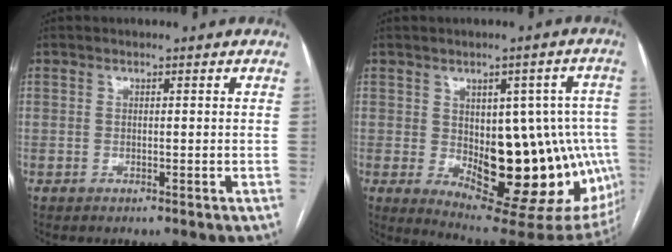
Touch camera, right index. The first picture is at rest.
{"total": 21.9, "force": [-3.2, 10.0, 19.2], "torque": [-0.182, 0.015, -0.015]}